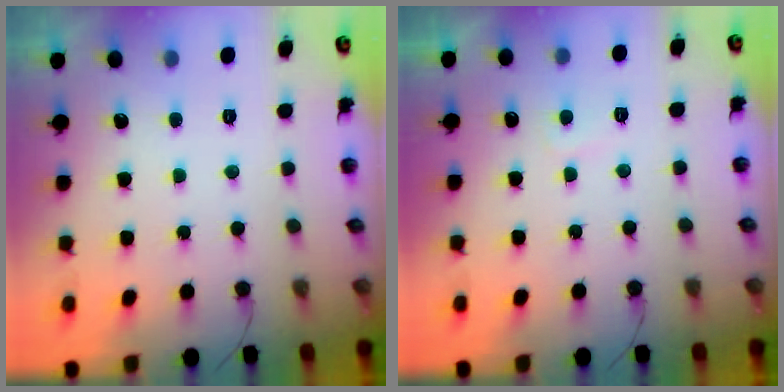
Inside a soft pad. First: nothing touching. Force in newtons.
{"total": 2.0, "press": 1.9, "slide": 0.6}